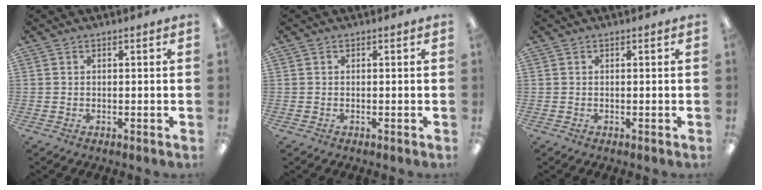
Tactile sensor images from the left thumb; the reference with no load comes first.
{"total": 0.0}
{"total": 0.0}